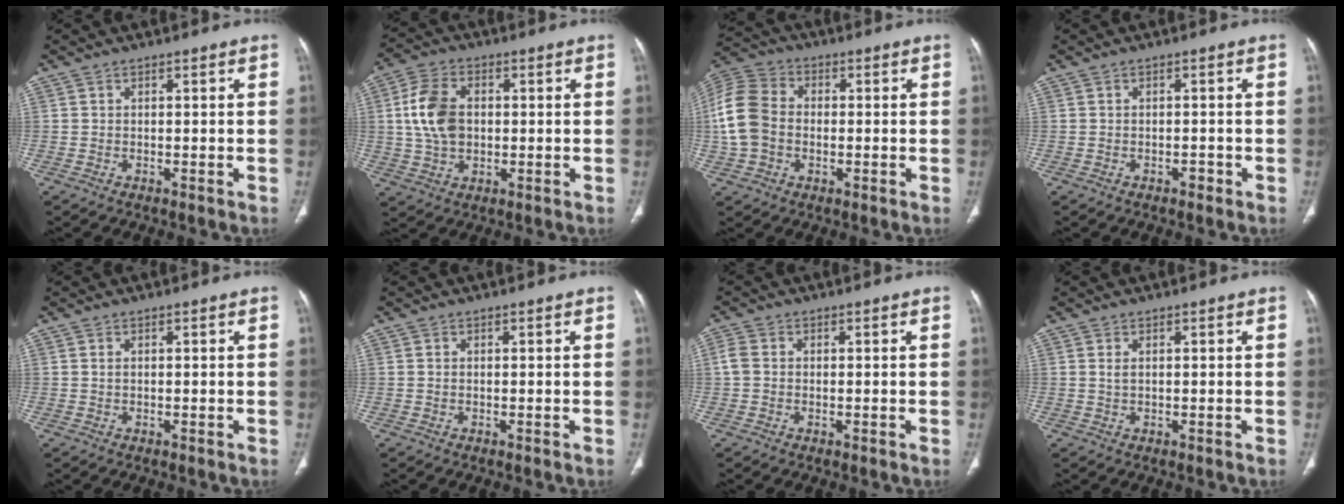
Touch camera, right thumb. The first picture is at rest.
{"total": 10.1, "force": [0.9, 6.9, 7.4], "torque": [-0.136, 0.009, 0.019]}
{"total": 11.7, "force": [-0.4, 8.9, 7.5], "torque": [-0.154, 0.028, -0.016]}
{"total": 1.0, "force": [-0.6, 0.6, 0.5], "torque": [-0.005, 0.004, -0.011]}
{"total": 0.5, "force": [0.2, 0.3, 0.4], "torque": [-0.012, 0.002, 0.004]}
{"total": 0.0}
{"total": 2.5, "force": [0.1, 2.0, 1.5], "torque": [-0.038, 0.004, -0.004]}
{"total": 1.1, "force": [0.3, 0.5, 0.9], "torque": [-0.022, 0.003, 0.011]}